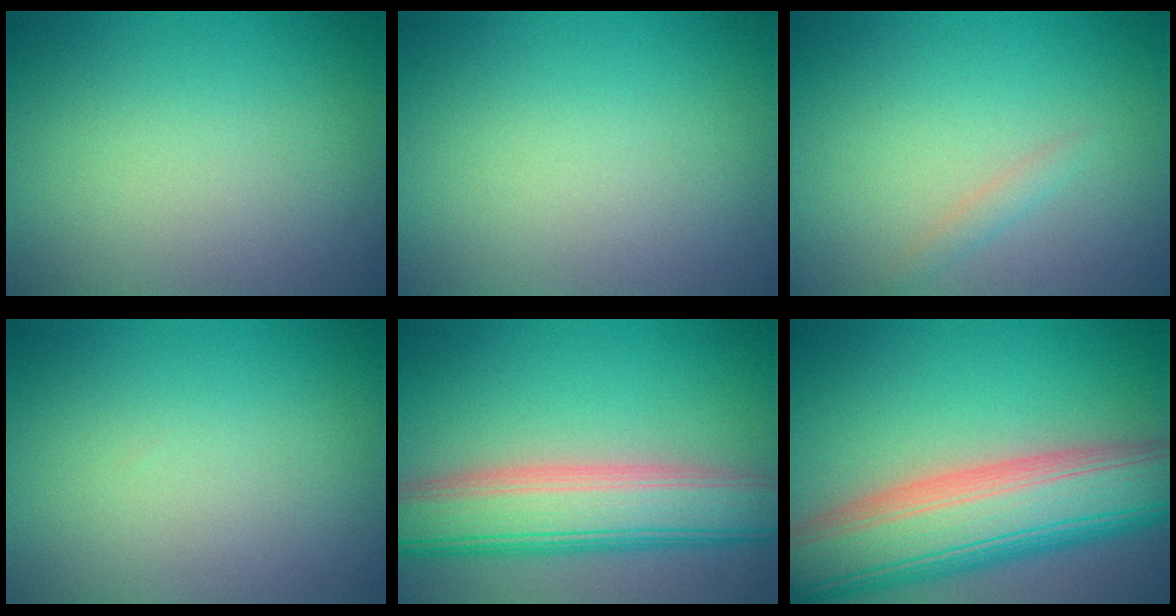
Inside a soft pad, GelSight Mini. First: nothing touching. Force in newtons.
{"total": 0.0}
{"total": 0.9, "press": 0.9, "slide": 0.1}
{"total": 0.0}
{"total": 7.9, "press": 7.9, "slide": 0.4}
{"total": 11.5, "press": 11.5, "slide": 0.6}